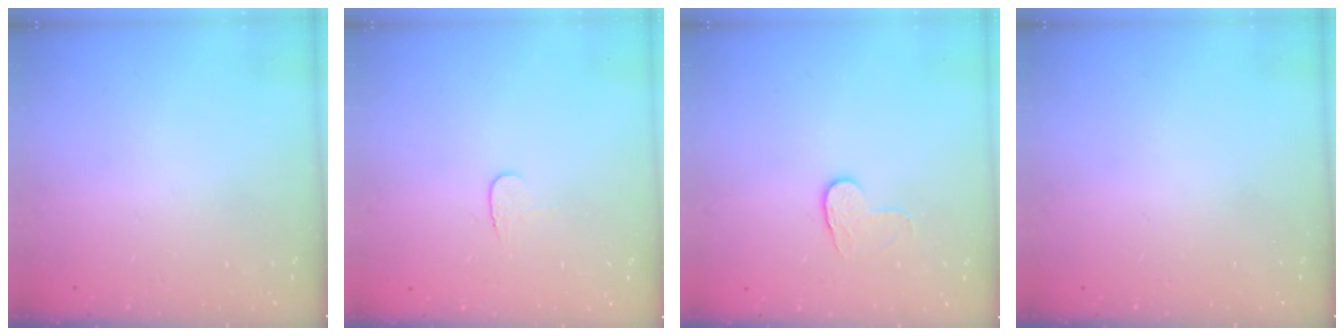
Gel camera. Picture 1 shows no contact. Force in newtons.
{"total": 4.0, "press": 4.0, "slide": 0.4}
{"total": 4.3, "press": 4.3, "slide": 0.4}
{"total": 0.0}